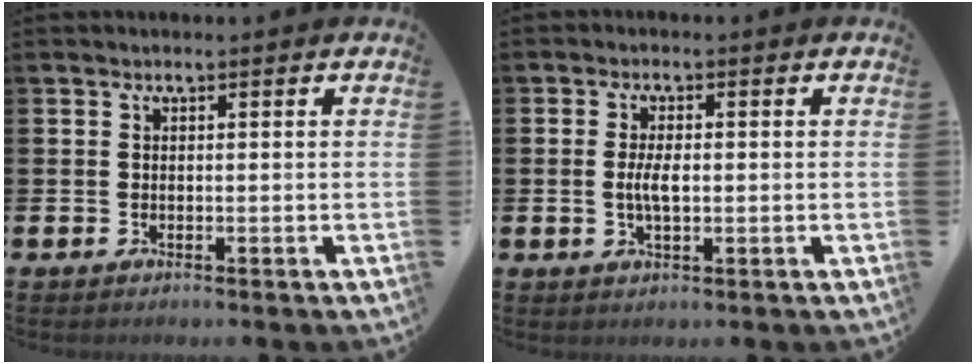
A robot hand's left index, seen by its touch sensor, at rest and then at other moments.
{"total": 3.4, "force": [-0.1, 1.4, 3.1], "torque": [-0.056, 0.002, -0.004]}